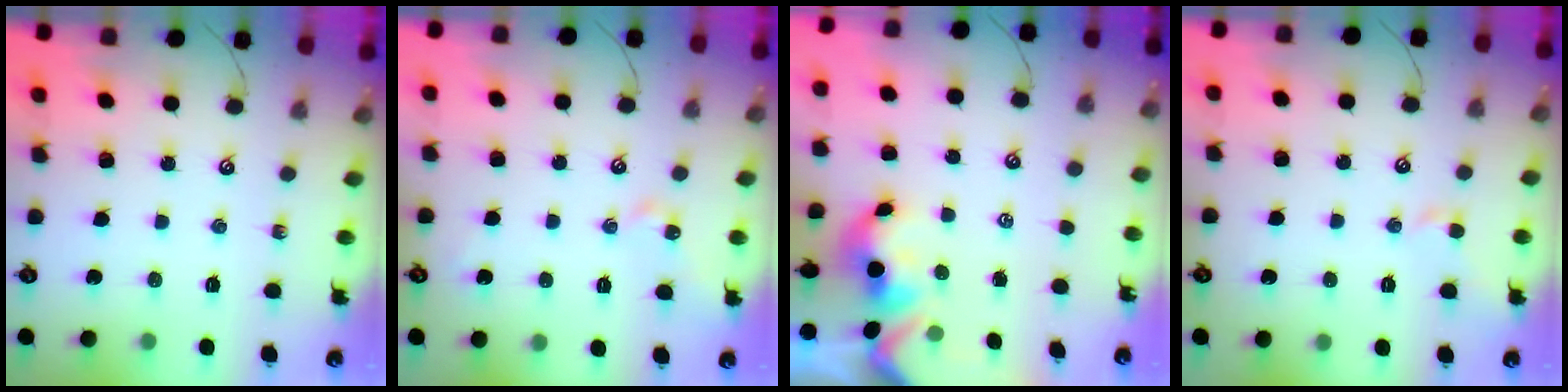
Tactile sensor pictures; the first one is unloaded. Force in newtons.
{"total": 2.3, "press": 2.3, "slide": 0.2}
{"total": 1.7, "press": 1.5, "slide": 0.7}
{"total": 0.5, "press": 0.3, "slide": 0.4}